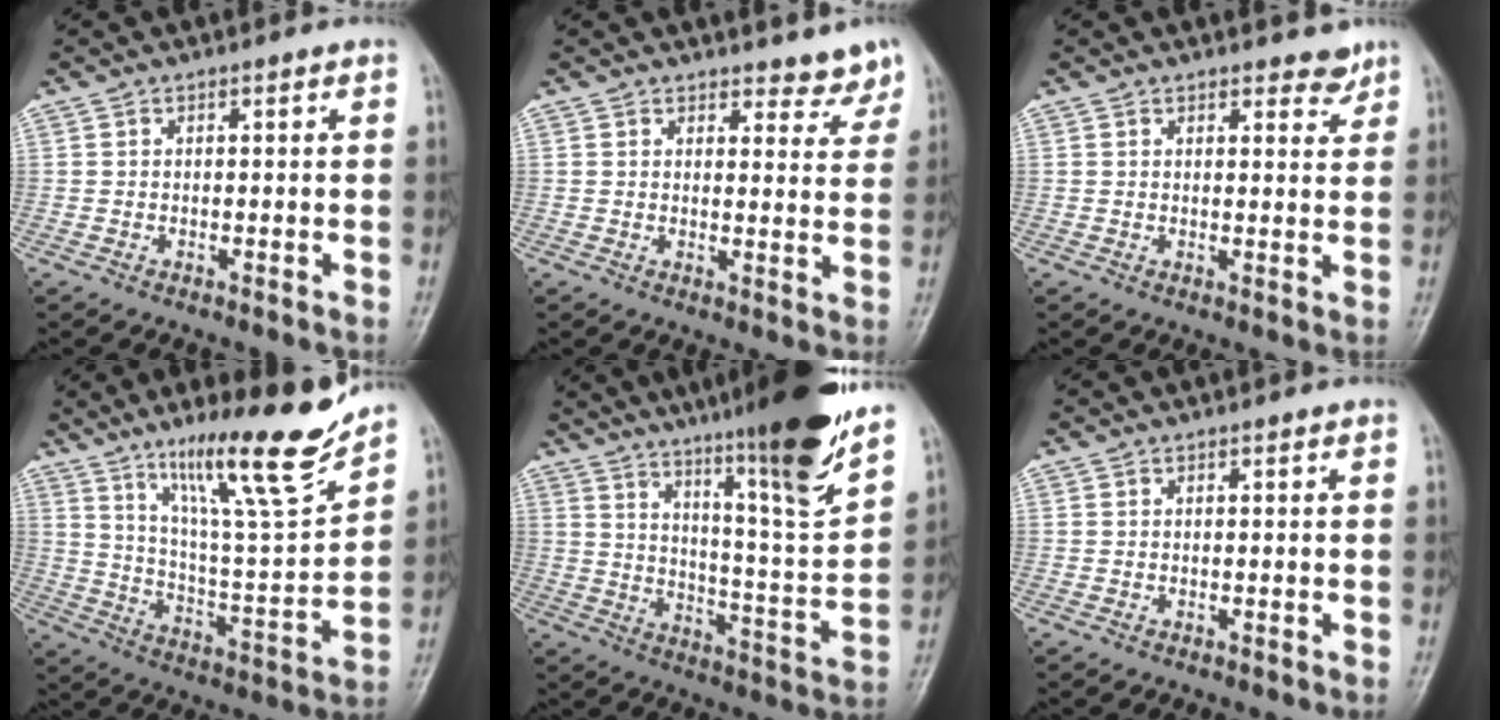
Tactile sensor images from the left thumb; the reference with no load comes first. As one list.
[{"total": 4.9, "force": [4.4, 1.9, 1.0], "torque": [0.017, -0.032, 0.045]}, {"total": 2.8, "force": [2.4, 1.2, 1.0], "torque": [0.003, -0.017, 0.031]}, {"total": 18.8, "force": [13.6, 2.1, 12.8], "torque": [-0.182, -0.084, 0.232]}, {"total": 21.9, "force": [15.9, 1.2, 14.9], "torque": [-0.205, -0.079, 0.244]}, {"total": 0.0}]